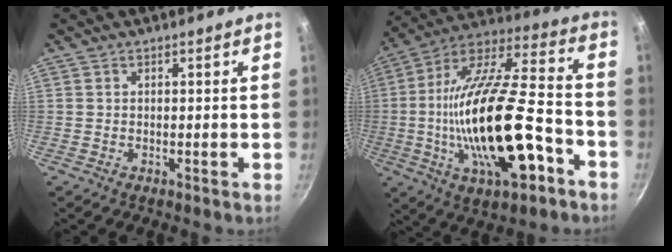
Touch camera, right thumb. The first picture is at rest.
{"total": 27.6, "force": [-7.3, 10.7, 24.3], "torque": [-0.426, 0.030, -0.119]}